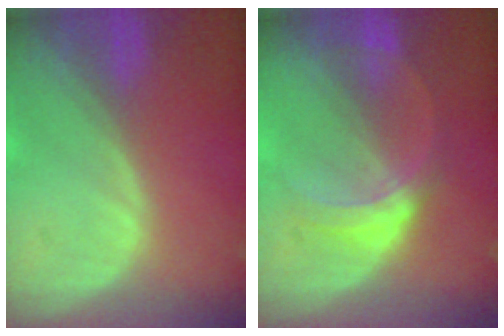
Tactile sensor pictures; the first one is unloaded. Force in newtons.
{"total": 5.1, "press": 4.8, "slide": 1.7}